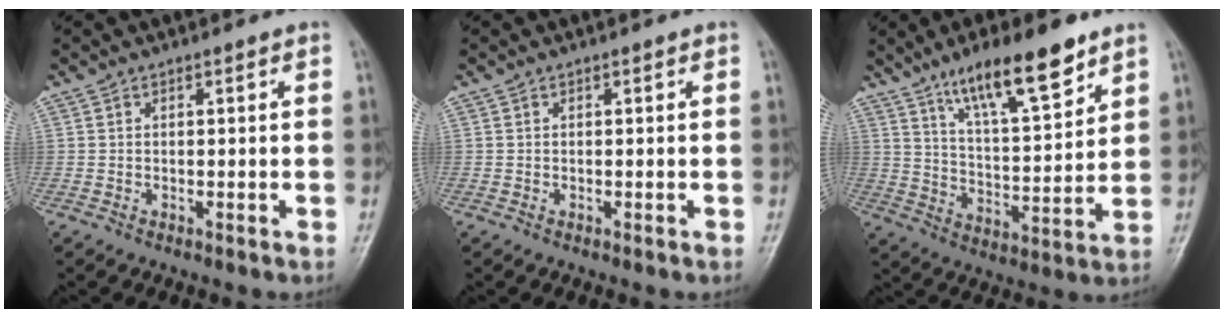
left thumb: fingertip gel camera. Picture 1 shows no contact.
{"total": 0.0}
{"total": 14.8, "force": [9.8, 3.9, 10.5], "torque": [-0.153, -0.051, 0.171]}